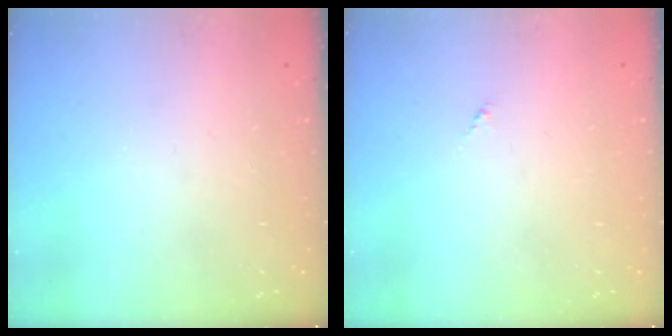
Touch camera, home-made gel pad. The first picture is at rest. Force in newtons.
{"total": 0.0}